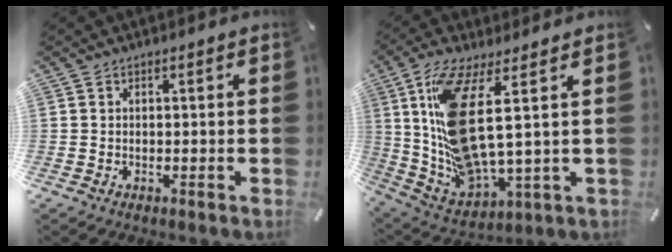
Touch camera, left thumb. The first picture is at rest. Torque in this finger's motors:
{"motor_torque": [2.87, 2.14, 1.21, -0.74, 0.65]}